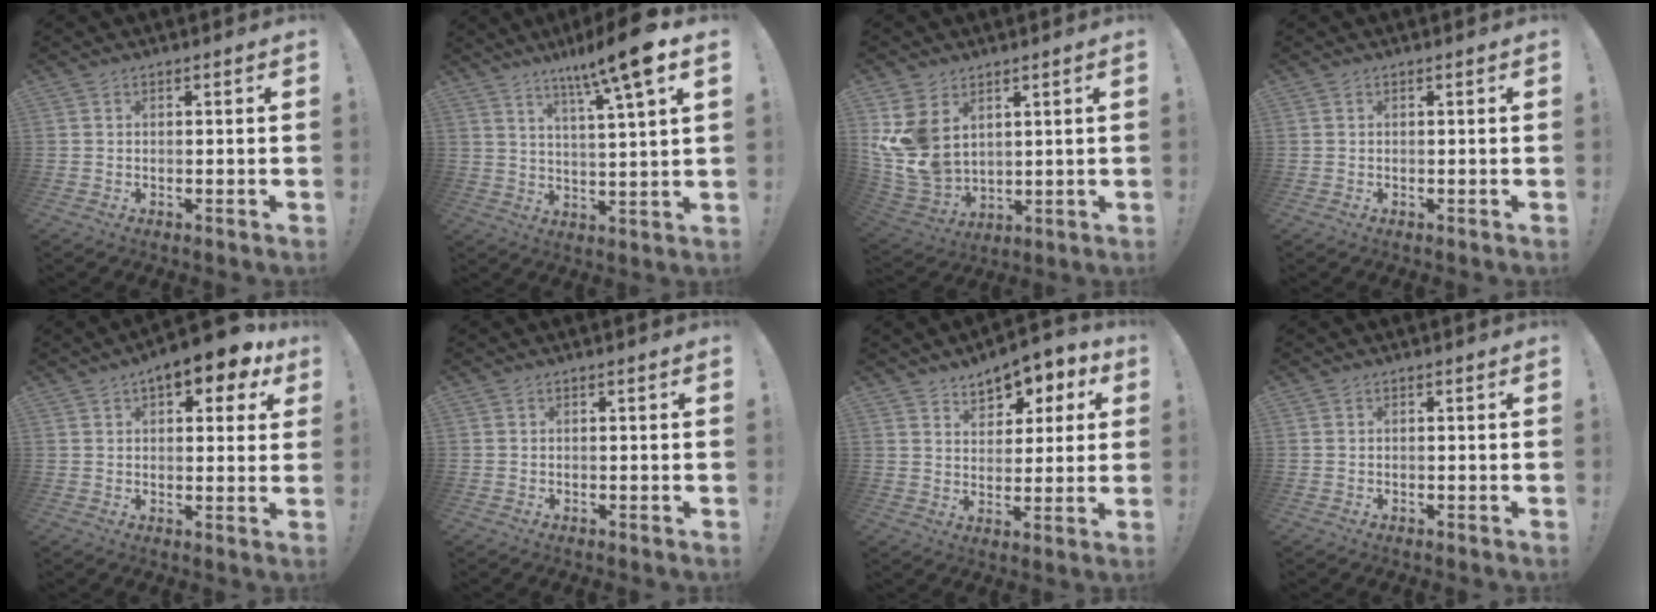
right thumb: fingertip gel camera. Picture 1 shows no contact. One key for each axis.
{"total": 13.1, "fx": 8.1, "fy": 0.9, "fz": 10.3, "tx": -0.161, "ty": -0.045, "tz": 0.120}
{"total": 11.6, "fx": 4.4, "fy": 8.4, "fz": 6.8, "tx": -0.146, "ty": -0.038, "tz": 0.088}
{"total": 0.0}
{"total": 10.1, "fx": 6.2, "fy": 4.1, "fz": 6.9, "tx": -0.079, "ty": -0.035, "tz": 0.101}
{"total": 0.0}
{"total": 7.6, "fx": 5.0, "fy": 5.0, "fz": 2.8, "tx": -0.032, "ty": -0.037, "tz": 0.093}
{"total": 0.0}